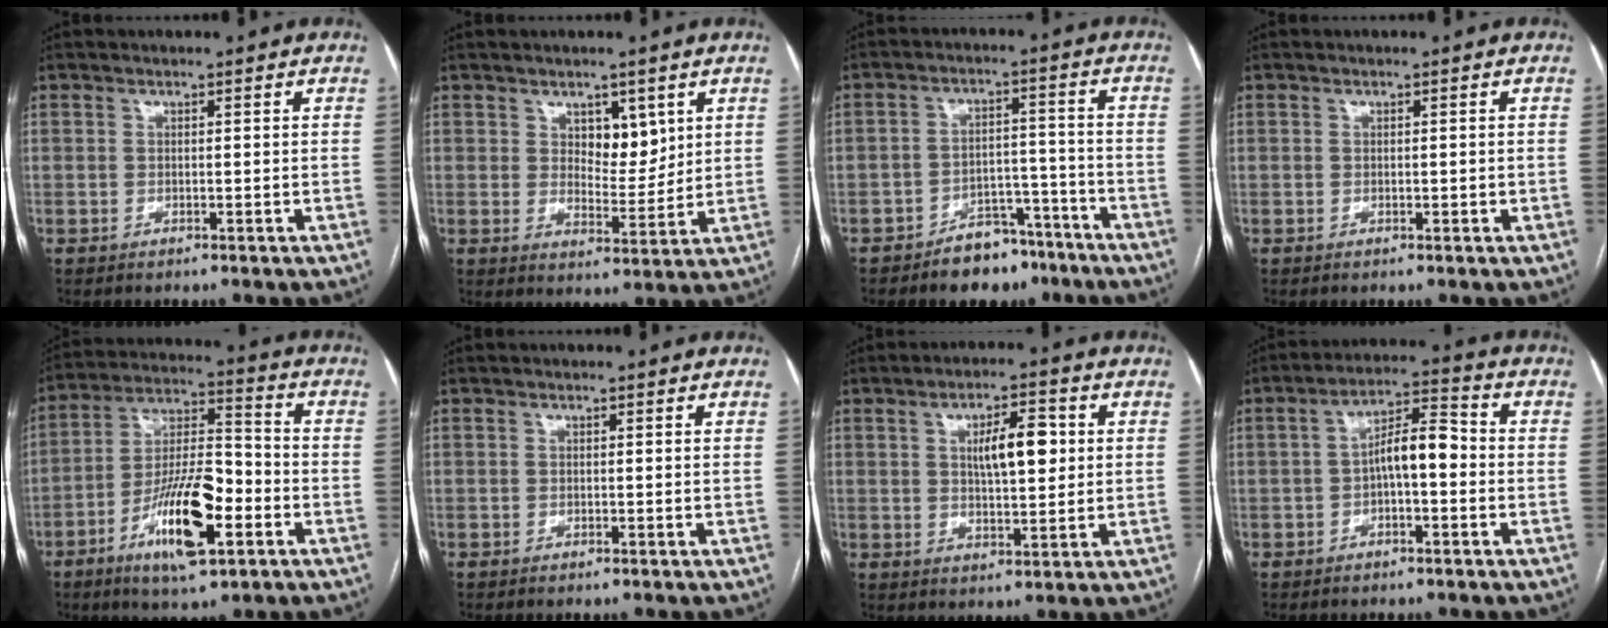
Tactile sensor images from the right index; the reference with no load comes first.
{"total": 5.6, "force": [2.7, 3.0, 3.9], "torque": [-0.053, -0.004, 0.047]}
{"total": 7.6, "force": [-5.8, 4.0, 2.9], "torque": [-0.029, 0.020, -0.086]}
{"total": 0.7, "force": [-0.1, 0.3, 0.7], "torque": [-0.012, 0.001, 0.001]}
{"total": 15.0, "force": [-6.2, 3.9, 13.1], "torque": [-0.244, -0.002, -0.104]}
{"total": 0.0}
{"total": 7.3, "force": [1.6, 2.3, 6.8], "torque": [-0.110, 0.011, 0.030]}
{"total": 6.9, "force": [-0.9, 2.1, 6.5], "torque": [-0.112, 0.030, -0.016]}